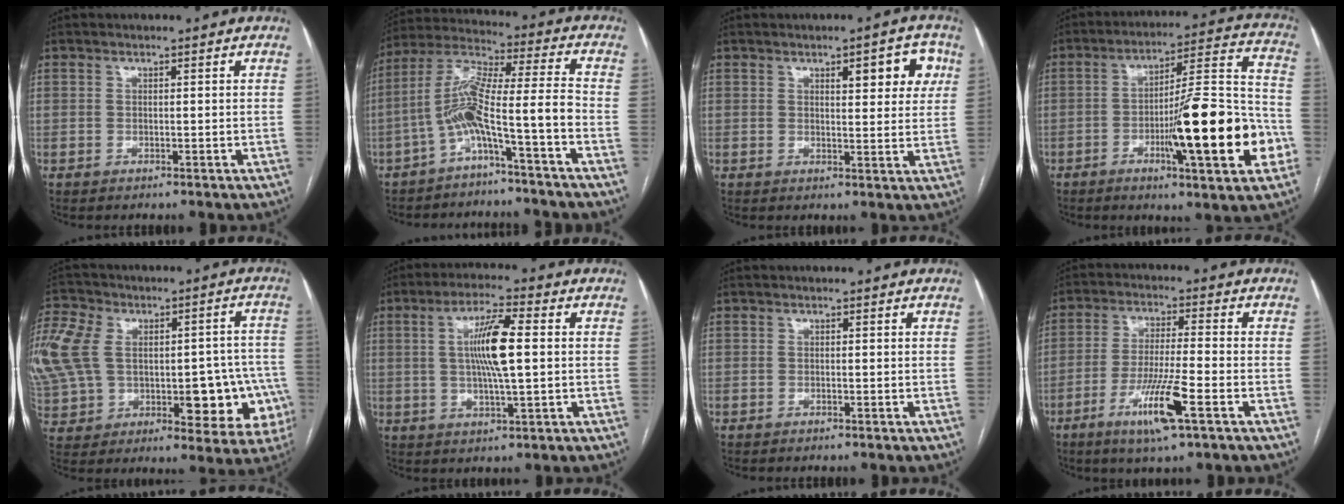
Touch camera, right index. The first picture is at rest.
{"total": 10.2, "force": [-4.5, -0.4, 9.2], "torque": [-0.179, 0.042, -0.084]}
{"total": 6.6, "force": [2.8, 2.0, 5.6], "torque": [-0.064, 0.006, 0.033]}
{"total": 20.0, "force": [-6.1, 2.1, 18.9], "torque": [-0.265, 0.005, -0.086]}
{"total": 29.5, "force": [-0.5, 18.4, 23.0], "torque": [-0.457, 0.075, 0.031]}
{"total": 9.2, "force": [1.0, 0.9, 9.1], "torque": [-0.171, 0.003, 0.016]}
{"total": 0.0}
{"total": 9.6, "force": [-4.4, 0.0, 8.6], "torque": [-0.165, -0.015, -0.080]}